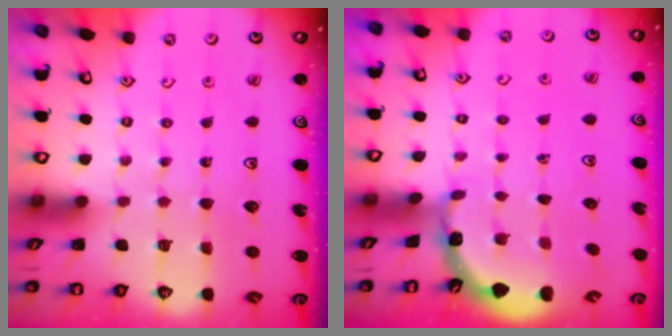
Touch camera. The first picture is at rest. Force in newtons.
{"total": 1.6, "press": 1.6, "slide": 0.1}